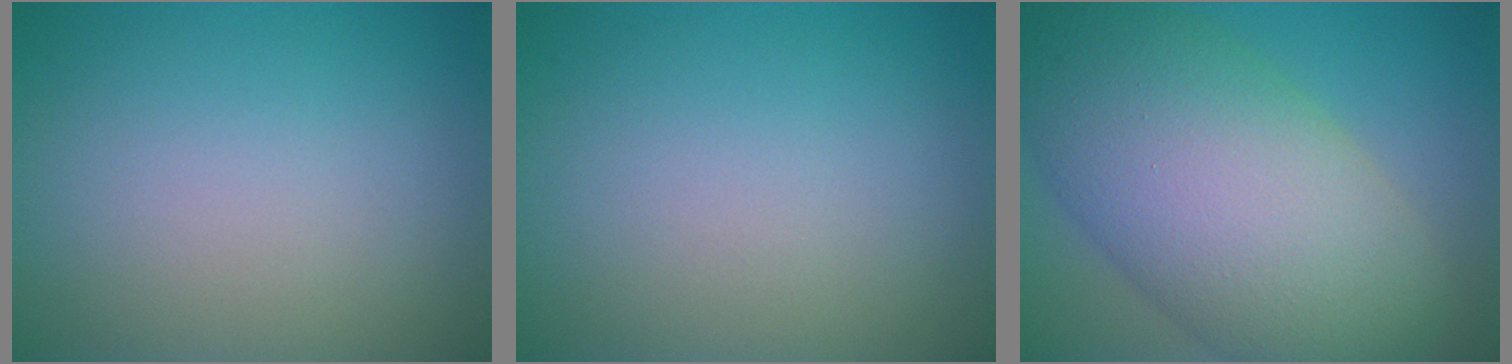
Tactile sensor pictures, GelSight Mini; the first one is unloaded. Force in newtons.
{"total": 0.0}
{"total": 13.4, "press": 13.4, "slide": 0.5}